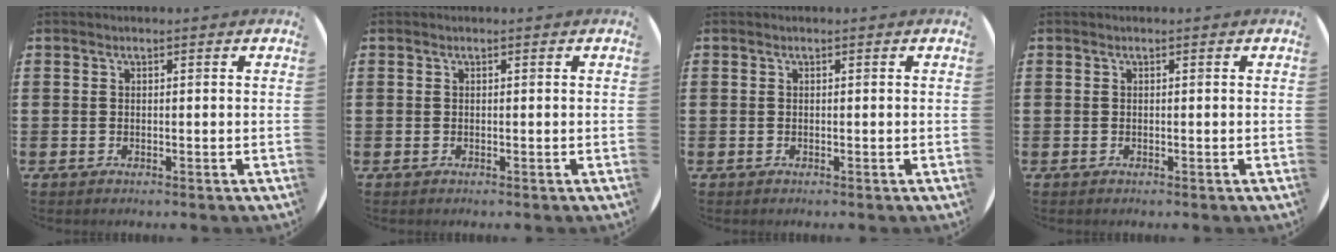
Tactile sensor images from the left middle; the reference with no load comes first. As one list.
[{"total": 0.0}, {"total": 0.0}, {"total": 0.0}]